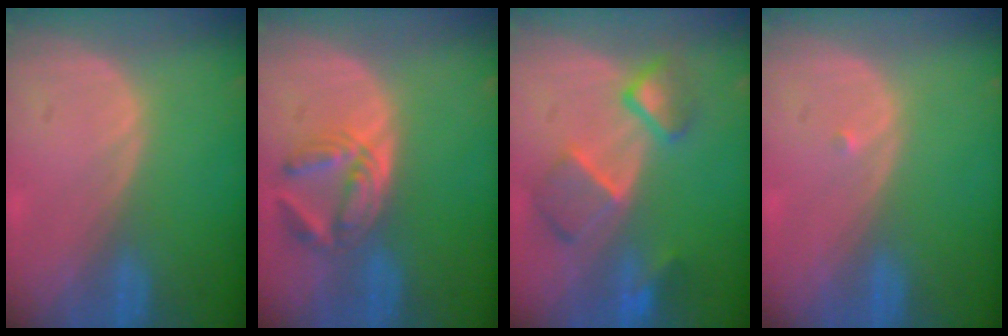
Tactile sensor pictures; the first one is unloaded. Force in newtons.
{"total": 5.5, "press": 5.3, "slide": 1.4}
{"total": 7.3, "press": 6.8, "slide": 2.4}
{"total": 0.5, "press": 0.4, "slide": 0.3}